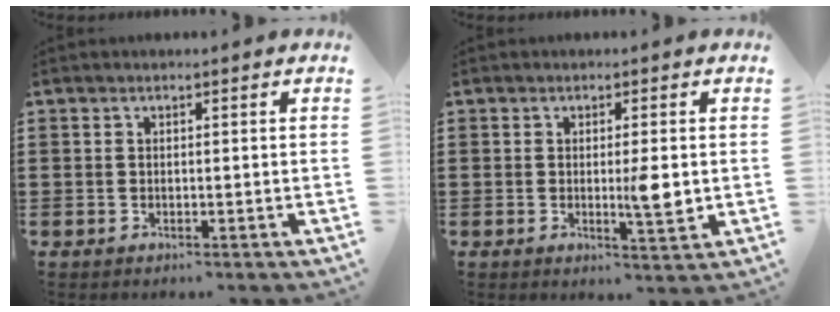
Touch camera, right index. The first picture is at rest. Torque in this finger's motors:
{"motor_torque": [1.21, 0.93, 0.23, 0.12]}